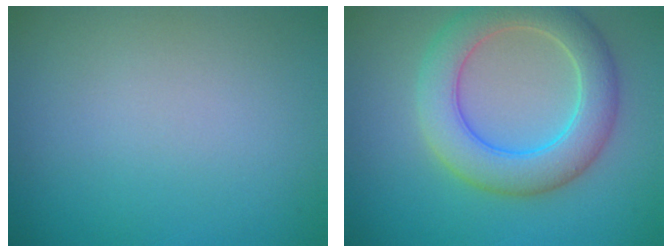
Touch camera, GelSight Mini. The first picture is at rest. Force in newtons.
{"total": 6.3, "press": 6.3, "slide": 0.5}